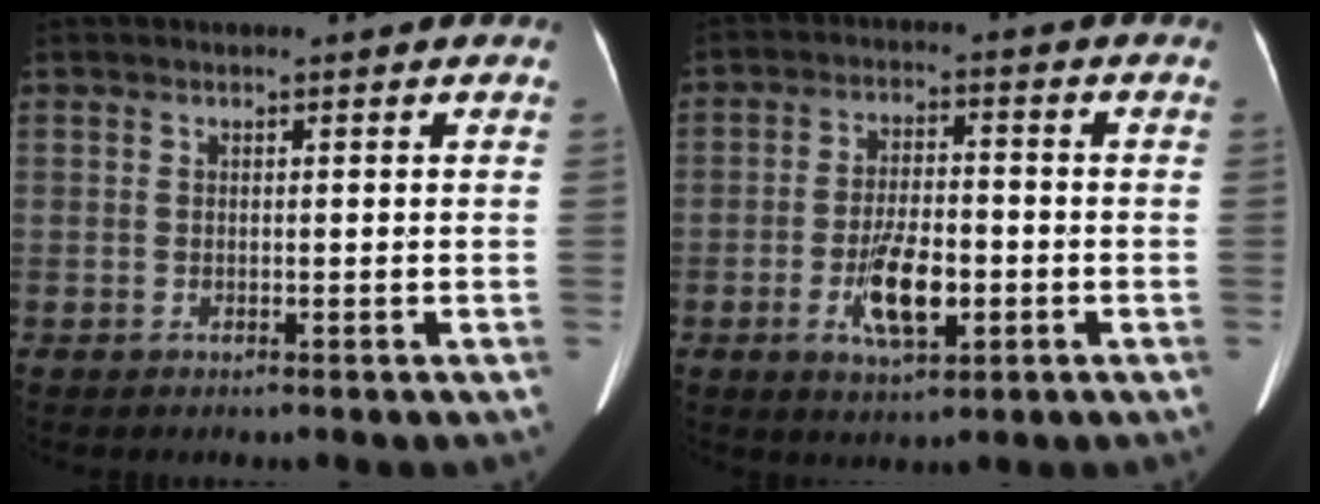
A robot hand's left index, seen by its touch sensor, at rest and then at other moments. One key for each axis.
{"total": 8.0, "fx": -2.8, "fy": 3.0, "fz": 6.9, "tx": -0.135, "ty": -0.003, "tz": -0.045}